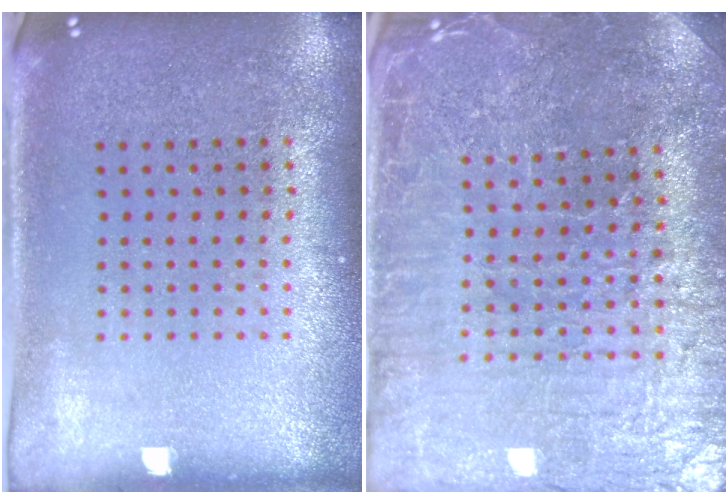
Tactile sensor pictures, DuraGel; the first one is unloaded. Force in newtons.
{"total": 3.8, "press": 3.7, "slide": 0.6}